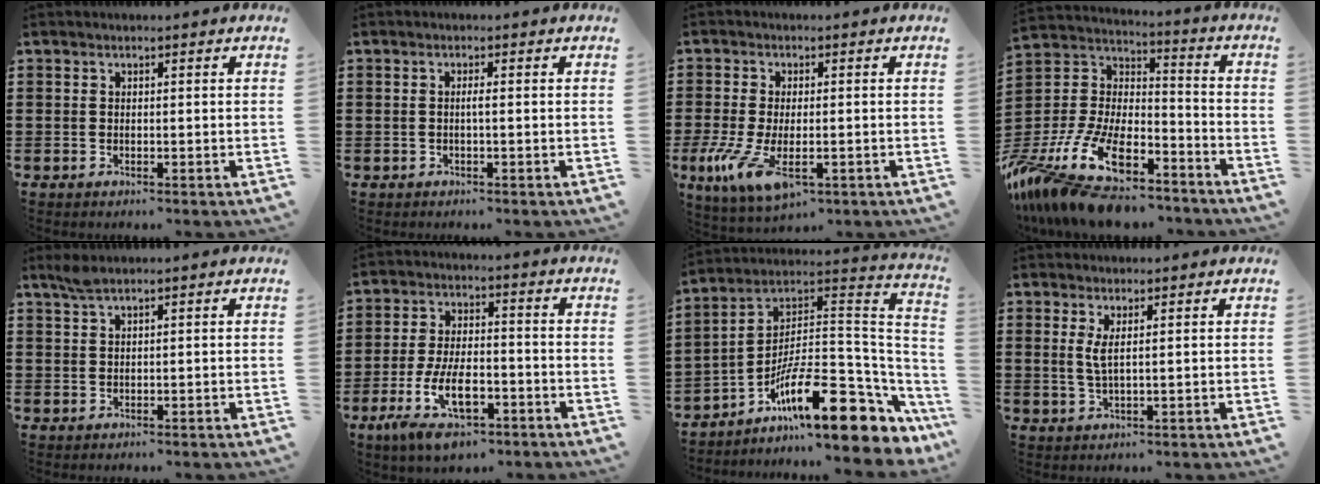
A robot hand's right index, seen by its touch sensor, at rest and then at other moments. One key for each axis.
{"total": 0.9, "fx": -0.2, "fy": -0.1, "fz": 0.9, "tx": -0.017, "ty": -0.005, "tz": -0.003}
{"total": 7.6, "fx": -2.7, "fy": 2.7, "fz": 6.5, "tx": -0.151, "ty": -0.023, "tz": -0.050}
{"total": 15.5, "fx": -11.8, "fy": 5.2, "fz": 8.6, "tx": -0.201, "ty": 0.018, "tz": -0.220}
{"total": 1.5, "fx": 1.1, "fy": 0.2, "fz": 1.0, "tx": -0.023, "ty": -0.001, "tz": 0.021}
{"total": 10.8, "fx": -5.3, "fy": 4.6, "fz": 8.2, "tx": -0.174, "ty": 0.003, "tz": -0.097}
{"total": 16.7, "fx": -10.0, "fy": 4.4, "fz": 12.6, "tx": -0.210, "ty": 0.012, "tz": -0.172}
{"total": 2.5, "fx": 0.8, "fy": 0.3, "fz": 2.3, "tx": -0.049, "ty": 0.000, "tz": 0.013}